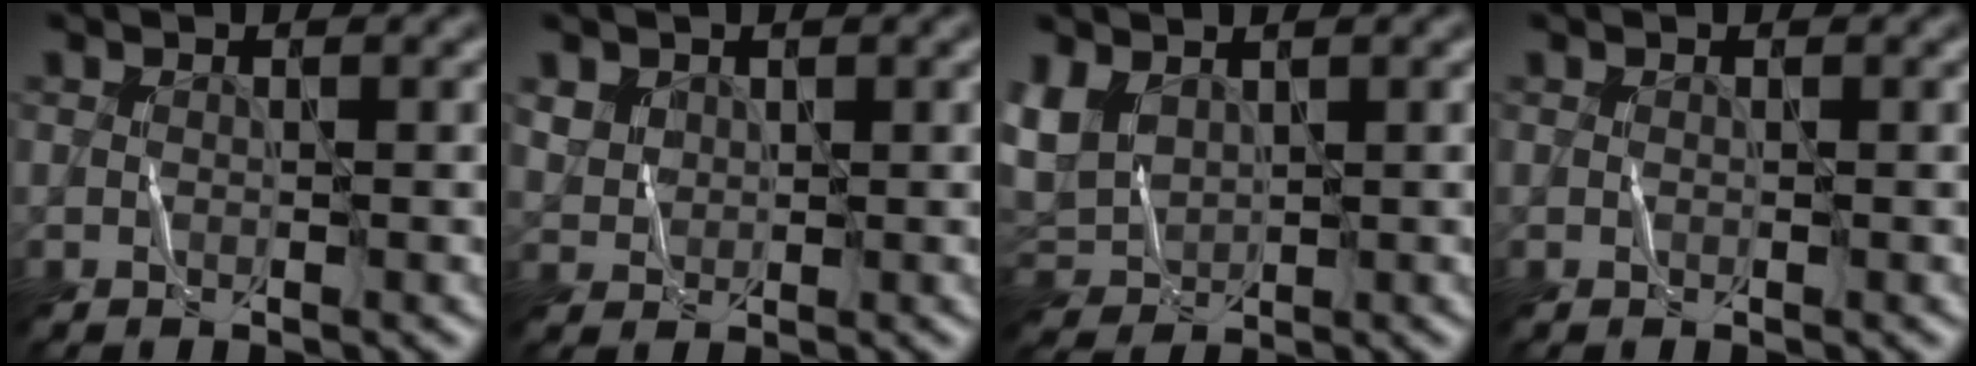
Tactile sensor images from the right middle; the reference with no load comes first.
{"total": 1.7, "force": [1.1, 1.2, 0.0], "torque": [-0.012, -0.003, 0.027]}
{"total": 3.0, "force": [1.3, 2.3, 1.3], "torque": [-0.053, 0.002, 0.031]}
{"total": 0.0}